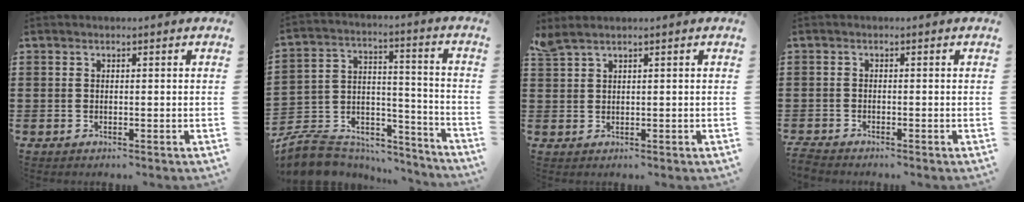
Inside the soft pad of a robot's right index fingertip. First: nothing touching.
{"total": 6.9, "force": [-6.0, 3.3, 0.8], "torque": [-0.031, 0.000, -0.117]}
{"total": 1.6, "force": [1.2, 0.3, 1.0], "torque": [-0.022, 0.001, 0.022]}
{"total": 1.4, "force": [-1.4, 0.1, -0.1], "torque": [-0.002, 0.000, -0.030]}